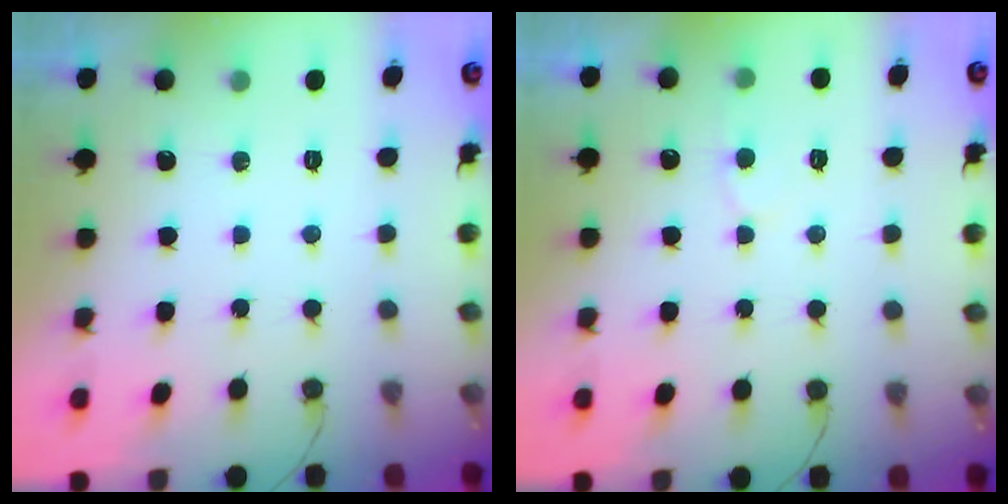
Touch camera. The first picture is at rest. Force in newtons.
{"total": 4.9, "press": 4.9, "slide": 0.4}